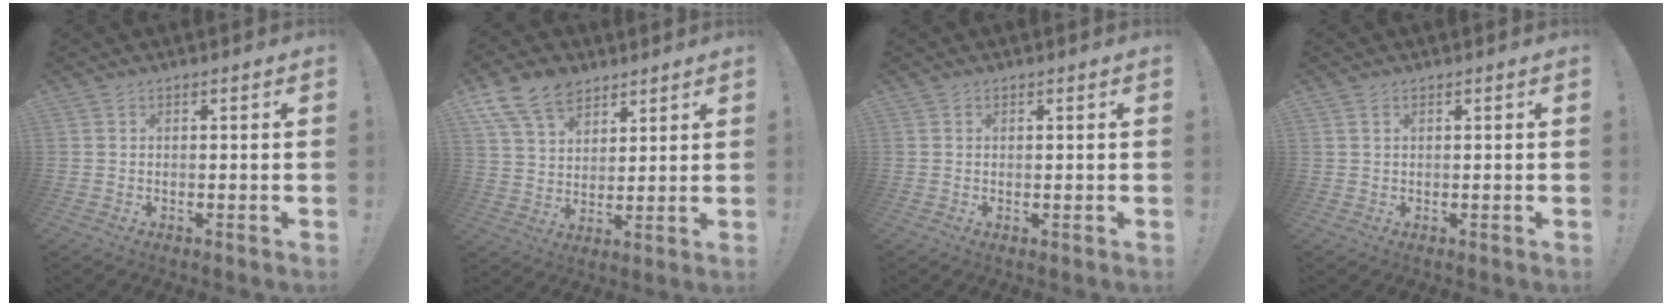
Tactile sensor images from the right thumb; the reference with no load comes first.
{"total": 13.3, "force": [8.4, 8.6, 5.6], "torque": [-0.100, -0.045, 0.163]}
{"total": 0.0}
{"total": 1.0, "force": [0.6, 0.6, 0.6], "torque": [-0.006, -0.002, 0.011]}